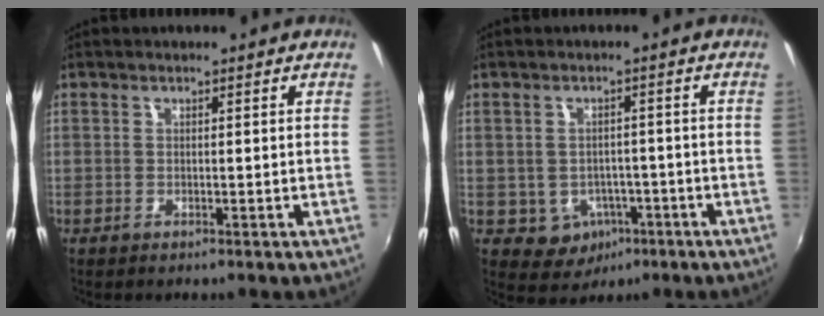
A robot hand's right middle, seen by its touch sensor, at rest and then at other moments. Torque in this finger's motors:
{"motor_torque": [0.18, -0.16, 0.03, 0.00]}